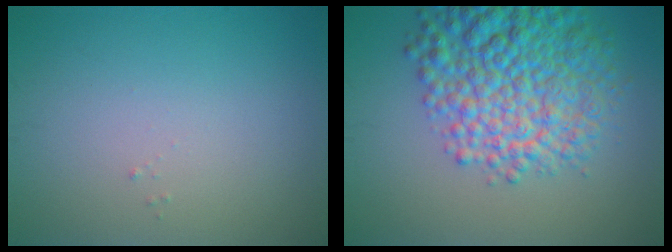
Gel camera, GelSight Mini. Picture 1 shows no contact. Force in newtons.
{"total": 9.4, "press": 9.4, "slide": 0.4}